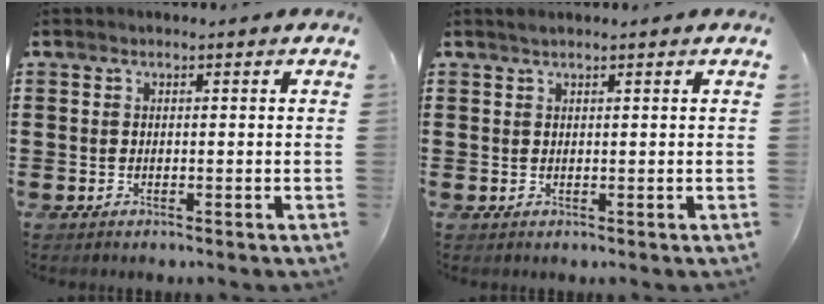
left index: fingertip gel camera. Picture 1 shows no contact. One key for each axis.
{"total": 0.9, "fx": 0.7, "fy": 0.0, "fz": 0.6, "tx": -0.011, "ty": 0.000, "tz": 0.013}